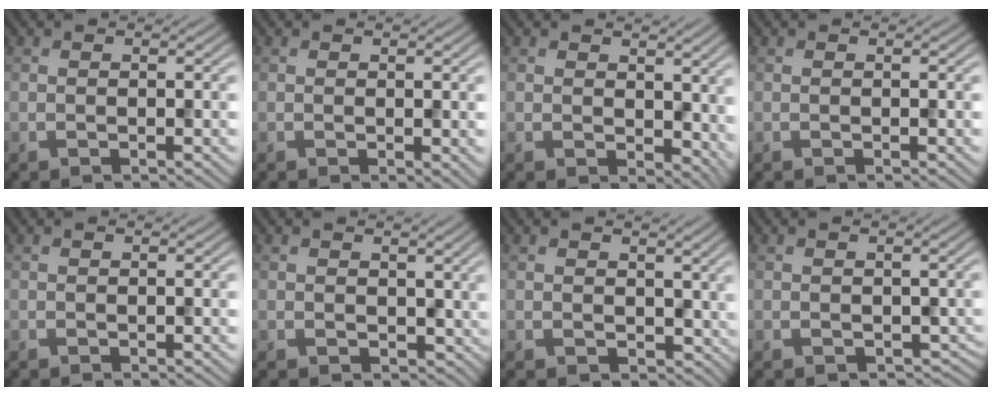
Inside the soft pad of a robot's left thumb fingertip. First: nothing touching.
{"total": 0.9, "force": [0.1, 0.5, 0.7], "torque": [-0.006, -0.003, 0.003]}
{"total": 5.6, "force": [1.5, 4.0, 3.7], "torque": [-0.067, -0.018, 0.034]}
{"total": 0.0}
{"total": 0.0}
{"total": 2.8, "force": [0.6, 2.3, 1.5], "torque": [-0.036, -0.010, 0.011]}
{"total": 3.6, "force": [0.7, 2.8, 2.1], "torque": [-0.049, -0.011, 0.012]}
{"total": 2.2, "force": [-0.3, 1.9, 1.1], "torque": [-0.025, -0.017, -0.003]}